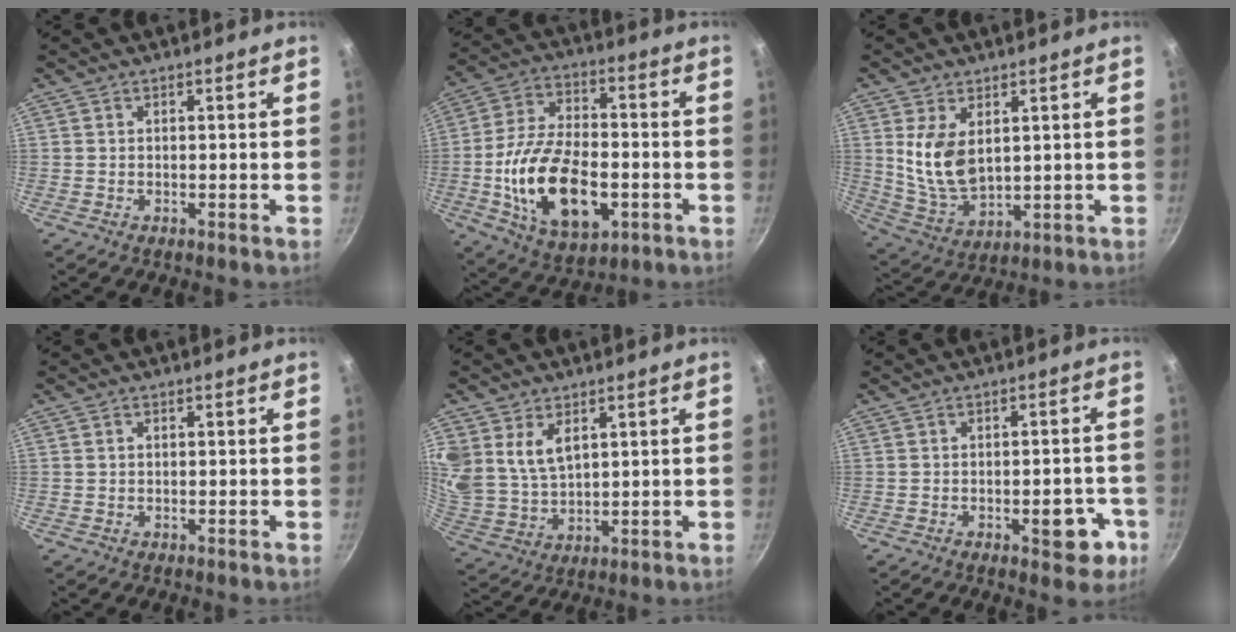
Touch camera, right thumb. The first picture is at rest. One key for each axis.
{"total": 20.2, "fx": -4.6, "fy": 11.4, "fz": 16.0, "tx": -0.278, "ty": 0.020, "tz": -0.073}
{"total": 10.8, "fx": 2.8, "fy": 6.4, "fz": 8.2, "tx": -0.149, "ty": -0.029, "tz": 0.070}
{"total": 0.6, "fx": 0.2, "fy": 0.4, "fz": 0.3, "tx": -0.005, "ty": 0.004, "tz": 0.003}
{"total": 10.2, "fx": 4.6, "fy": 6.7, "fz": 6.2, "tx": -0.111, "ty": -0.030, "tz": 0.102}
{"total": 7.2, "fx": -2.8, "fy": 3.4, "fz": 5.7, "tx": -0.042, "ty": 0.020, "tz": -0.030}